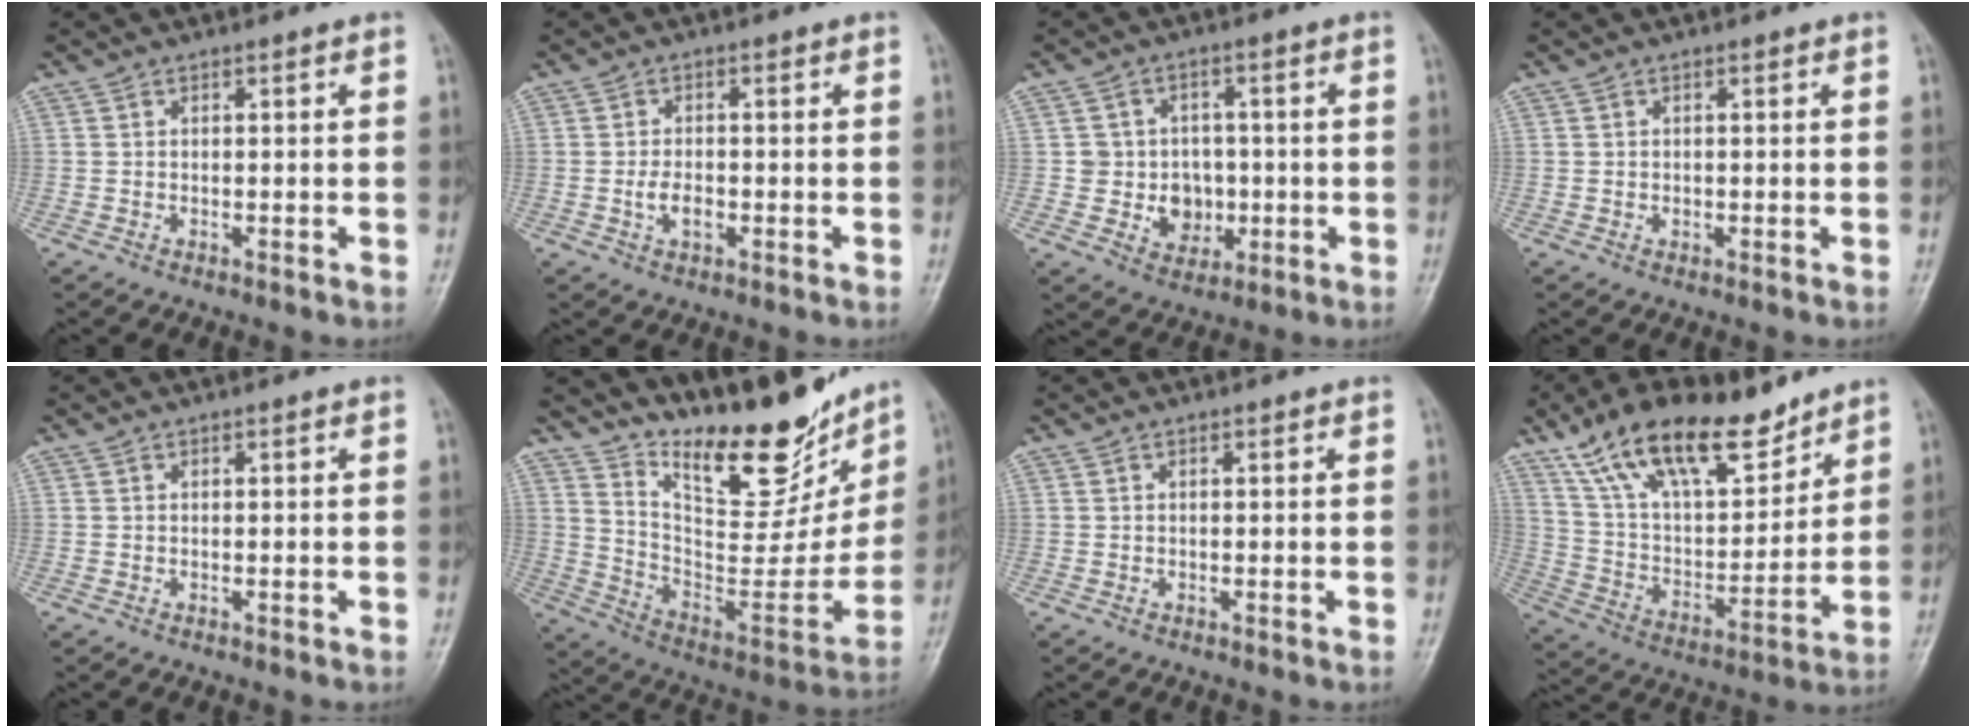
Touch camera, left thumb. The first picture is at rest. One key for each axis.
{"total": 3.4, "fx": -0.8, "fy": 2.1, "fz": 2.6, "tx": -0.045, "ty": 0.003, "tz": -0.015}
{"total": 7.6, "fx": -0.7, "fy": 7.1, "fz": 2.7, "tx": 0.006, "ty": 0.014, "tz": -0.004}
{"total": 0.7, "fx": 0.0, "fy": 0.6, "fz": 0.3, "tx": -0.002, "ty": 0.000, "tz": -0.001}
{"total": 0.0}
{"total": 23.4, "fx": 17.8, "fy": 8.1, "fz": 12.9, "tx": -0.144, "ty": -0.109, "tz": 0.289}
{"total": 0.0}
{"total": 21.7, "fx": 14.8, "fy": 9.3, "fz": 13.0, "tx": -0.189, "ty": -0.050, "tz": 0.267}